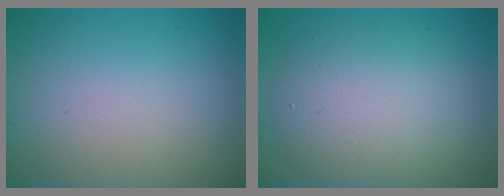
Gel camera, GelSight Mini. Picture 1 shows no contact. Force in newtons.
{"total": 6.0, "press": 5.9, "slide": 0.6}